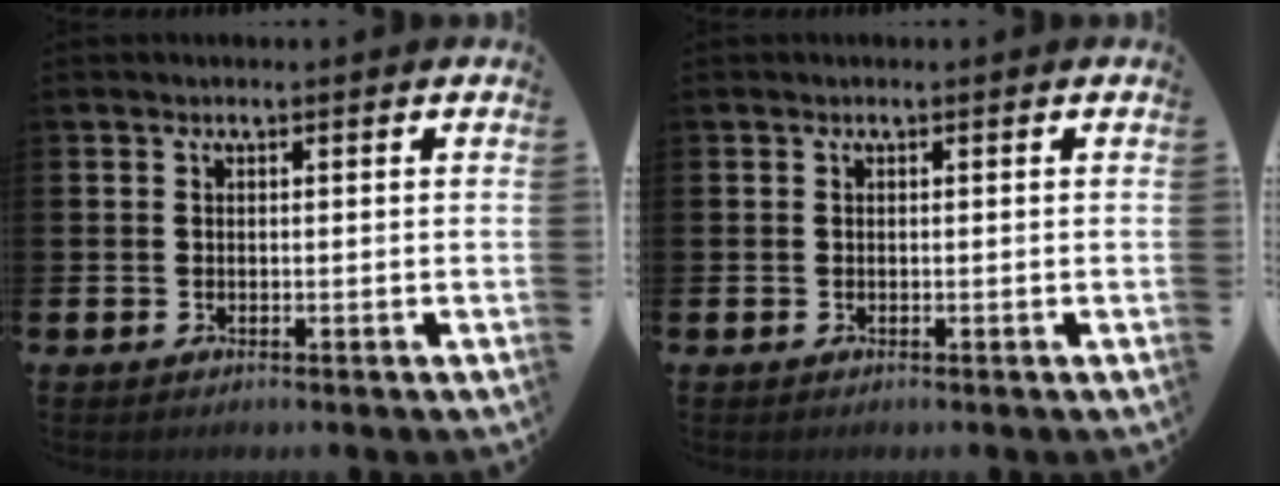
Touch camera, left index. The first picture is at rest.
{"total": 0.0}